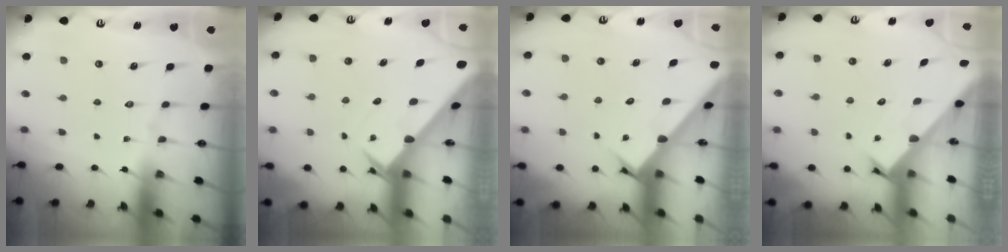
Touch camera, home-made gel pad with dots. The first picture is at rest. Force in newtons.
{"total": 3.0, "press": 3.0, "slide": 0.1}
{"total": 3.1, "press": 3.1, "slide": 0.3}
{"total": 2.5, "press": 2.5, "slide": 0.3}